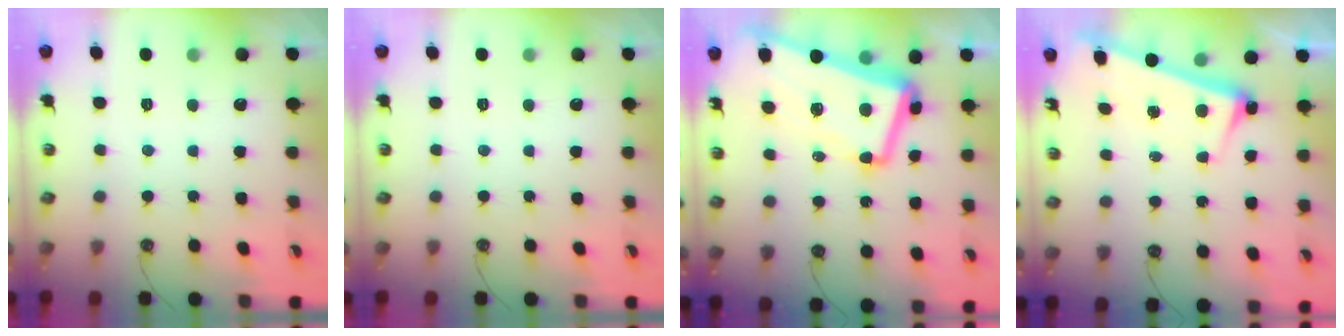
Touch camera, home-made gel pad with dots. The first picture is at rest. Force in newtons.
{"total": 0.0}
{"total": 11.7, "press": 11.3, "slide": 2.9}
{"total": 3.5, "press": 3.4, "slide": 0.9}